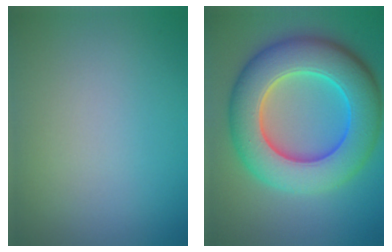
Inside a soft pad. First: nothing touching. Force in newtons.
{"total": 11.3, "press": 11.3, "slide": 0.4}